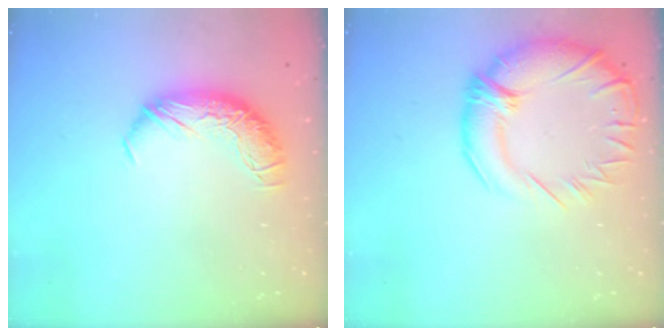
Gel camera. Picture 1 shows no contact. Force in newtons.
{"total": 7.9, "press": 6.4, "slide": 4.7}